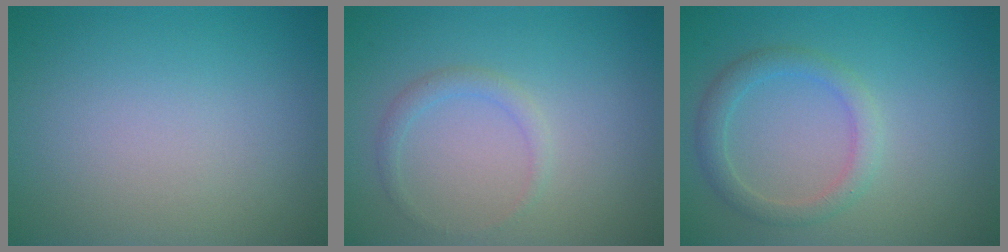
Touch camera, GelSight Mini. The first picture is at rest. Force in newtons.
{"total": 1.3, "press": 1.3, "slide": 0.1}
{"total": 2.4, "press": 2.4, "slide": 0.1}